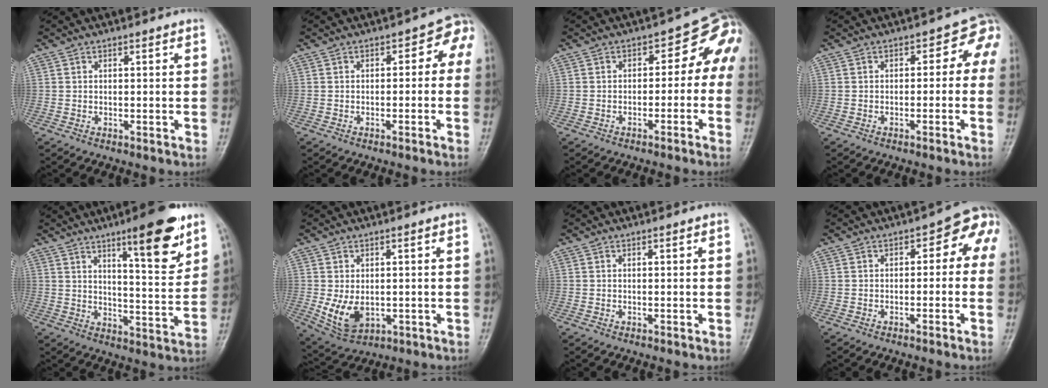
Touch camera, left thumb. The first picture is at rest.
{"total": 4.8, "force": [-0.5, 3.2, 3.5], "torque": [-0.011, 0.027, -0.017]}
{"total": 7.3, "force": [-1.8, 5.0, 5.0], "torque": [-0.027, 0.045, -0.032]}
{"total": 5.0, "force": [-0.5, 3.6, 3.5], "torque": [-0.001, 0.025, -0.018]}
{"total": 13.8, "force": [8.2, 3.1, 10.7], "torque": [-0.129, -0.050, 0.120]}
{"total": 7.7, "force": [-0.6, 5.2, 5.7], "torque": [-0.089, -0.013, 0.005]}
{"total": 0.0}
{"total": 6.4, "force": [-0.2, 4.1, 4.9], "torque": [-0.018, 0.033, -0.015]}